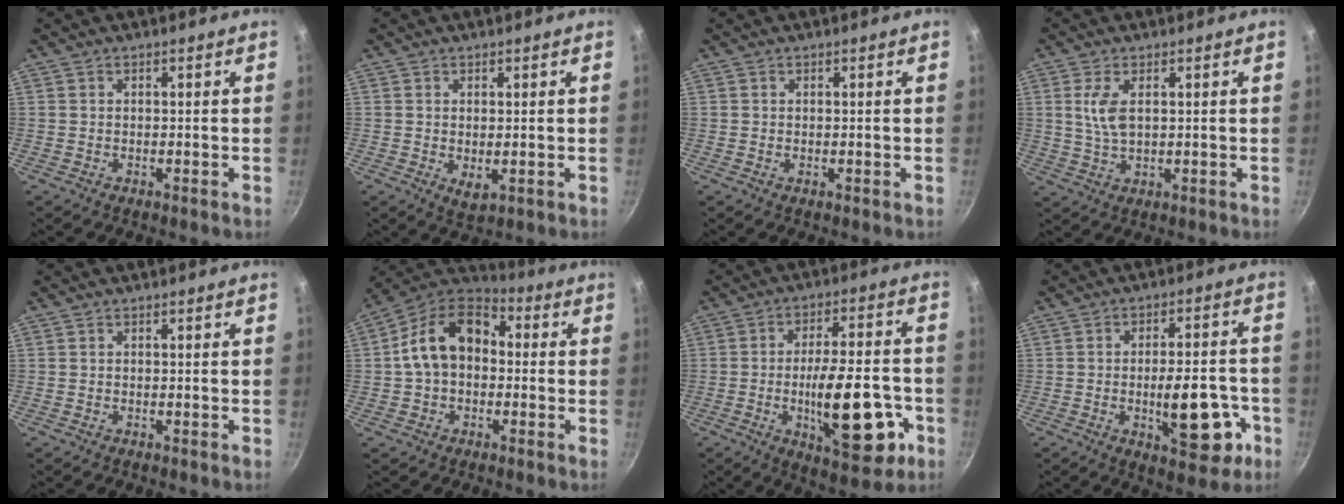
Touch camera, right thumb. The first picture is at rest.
{"total": 2.8, "force": [0.0, 1.5, 2.4], "torque": [-0.036, -0.014, 0.003]}
{"total": 0.0}
{"total": 5.4, "force": [1.3, 2.6, 4.5], "torque": [-0.090, -0.006, 0.027]}
{"total": 0.0}
{"total": 14.2, "force": [0.6, 10.1, 10.0], "torque": [-0.145, 0.041, -0.009]}
{"total": 19.0, "force": [-5.6, 7.3, 16.6], "torque": [-0.221, 0.021, -0.073]}
{"total": 13.9, "force": [-4.2, 5.9, 11.8], "torque": [-0.131, 0.020, -0.050]}